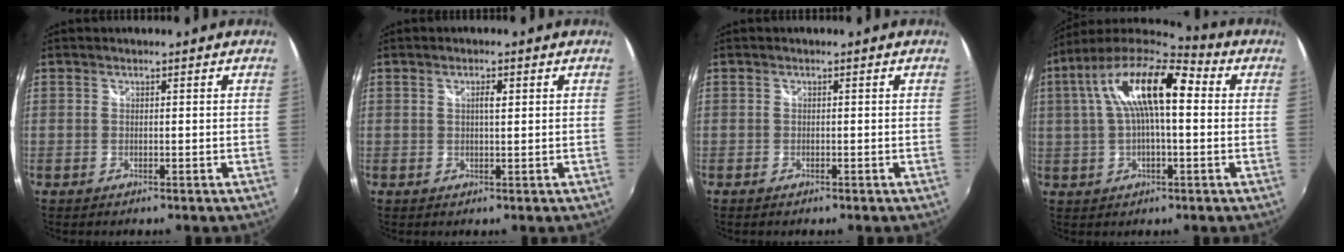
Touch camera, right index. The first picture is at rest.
{"total": 1.9, "force": [0.7, 0.4, 1.7], "torque": [-0.028, 0.007, 0.014]}
{"total": 0.5, "force": [-0.4, 0.3, 0.2], "torque": [-0.007, 0.000, -0.007]}
{"total": 17.6, "force": [3.7, 6.3, 16.0], "torque": [-0.288, 0.028, 0.050]}